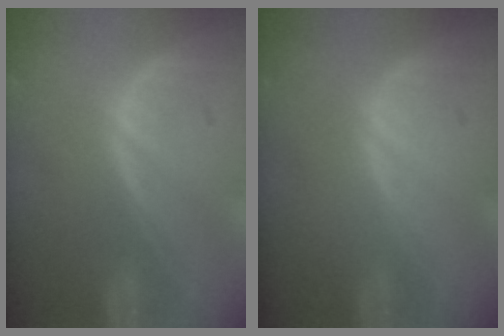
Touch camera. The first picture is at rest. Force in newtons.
{"total": 0.0}